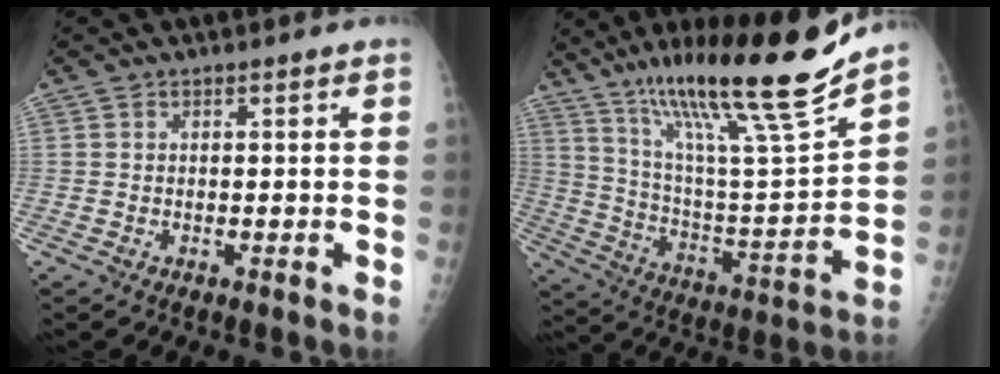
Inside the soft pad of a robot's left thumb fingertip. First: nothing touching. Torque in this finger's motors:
{"motor_torque": [0.24, 0.16, 1.42, -1.35, 0.16]}